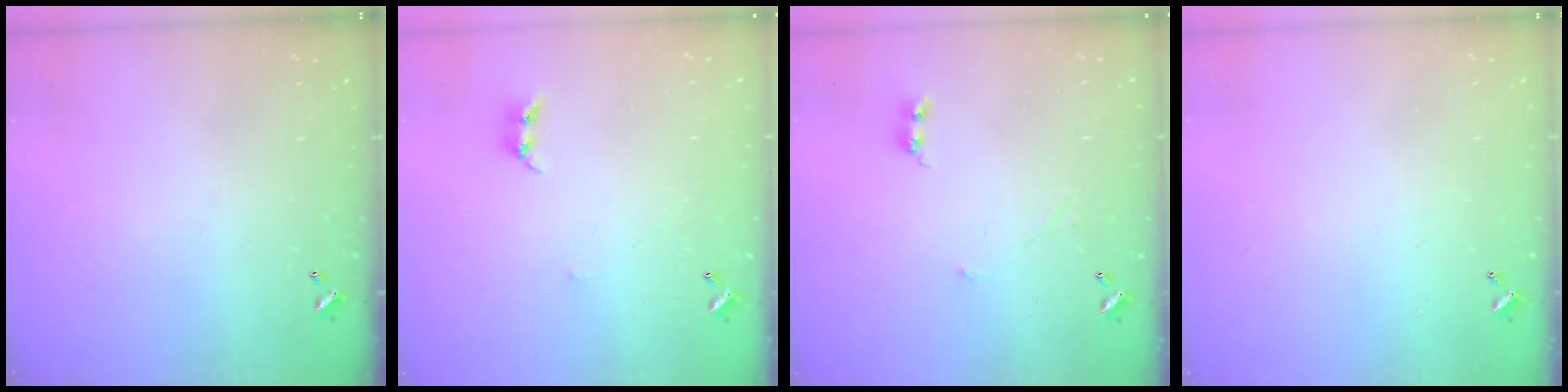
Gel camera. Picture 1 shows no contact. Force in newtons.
{"total": 2.4, "press": 2.4, "slide": 0.2}
{"total": 0.0}
{"total": 0.6, "press": 0.2, "slide": 0.6}